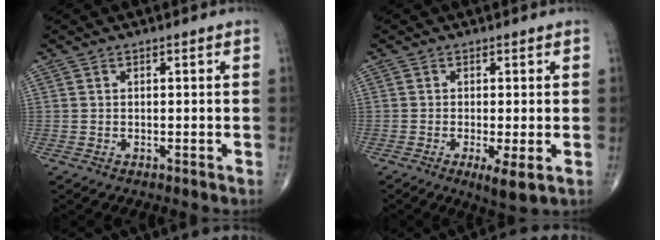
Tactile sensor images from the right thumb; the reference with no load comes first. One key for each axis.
{"total": 4.2, "fx": -1.1, "fy": 0.8, "fz": 3.9, "tx": -0.074, "ty": -0.016, "tz": -0.021}